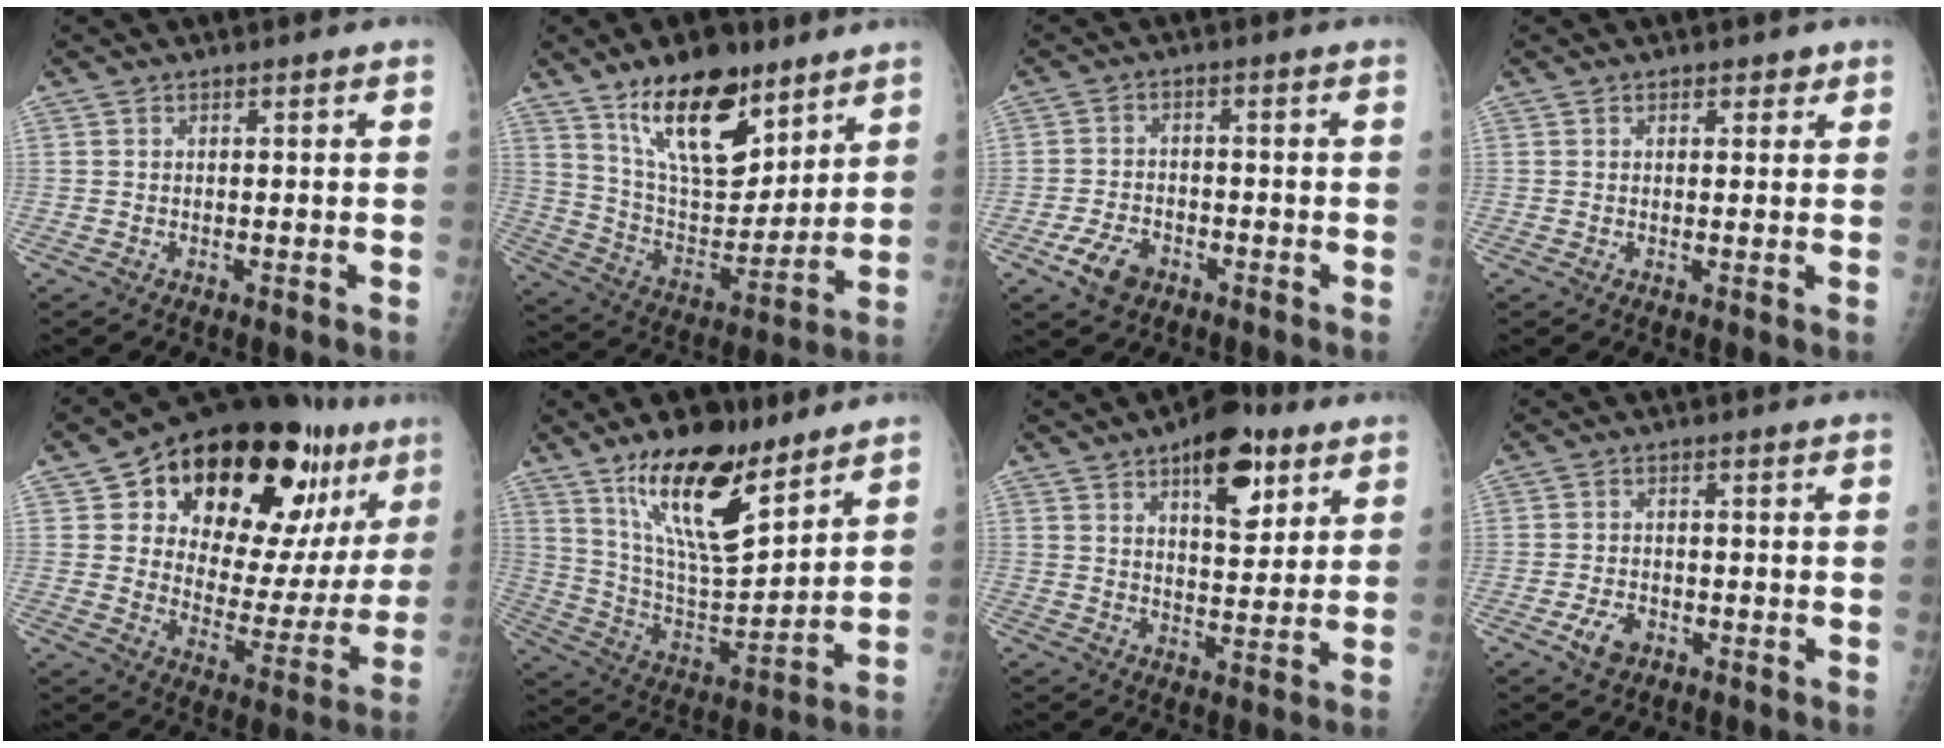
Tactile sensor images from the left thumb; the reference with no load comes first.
{"total": 19.4, "force": [12.2, 8.9, 12.2], "torque": [-0.153, -0.075, 0.220]}
{"total": 5.8, "force": [-3.2, 3.8, 3.1], "torque": [-0.052, 0.015, -0.056]}
{"total": 1.9, "force": [1.1, 1.3, 0.8], "torque": [0.007, -0.004, 0.012]}
{"total": 28.7, "force": [16.0, 13.5, 19.6], "torque": [-0.242, -0.044, 0.239]}
{"total": 18.7, "force": [12.1, 6.7, 12.6], "torque": [-0.182, -0.073, 0.223]}
{"total": 12.3, "force": [6.5, 5.7, 8.7], "torque": [-0.092, -0.028, 0.094]}
{"total": 4.1, "force": [-2.1, 2.7, 2.3], "torque": [-0.037, 0.009, -0.034]}